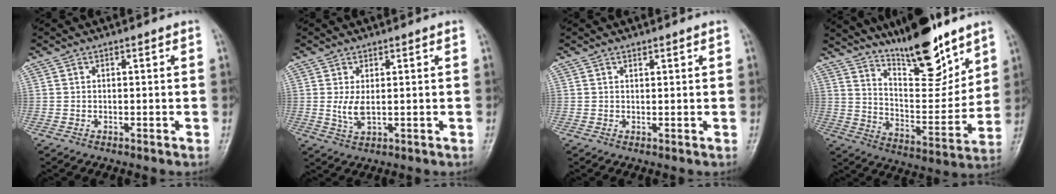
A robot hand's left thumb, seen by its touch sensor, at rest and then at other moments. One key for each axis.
{"total": 3.5, "fx": 0.4, "fy": 1.6, "fz": 3.1, "tx": -0.065, "ty": -0.009, "tz": 0.016}
{"total": 0.8, "fx": 0.7, "fy": 0.4, "fz": 0.4, "tx": -0.003, "ty": -0.004, "tz": 0.010}
{"total": 18.8, "fx": 14.2, "fy": 5.4, "fz": 11.0, "tx": -0.129, "ty": -0.095, "tz": 0.242}